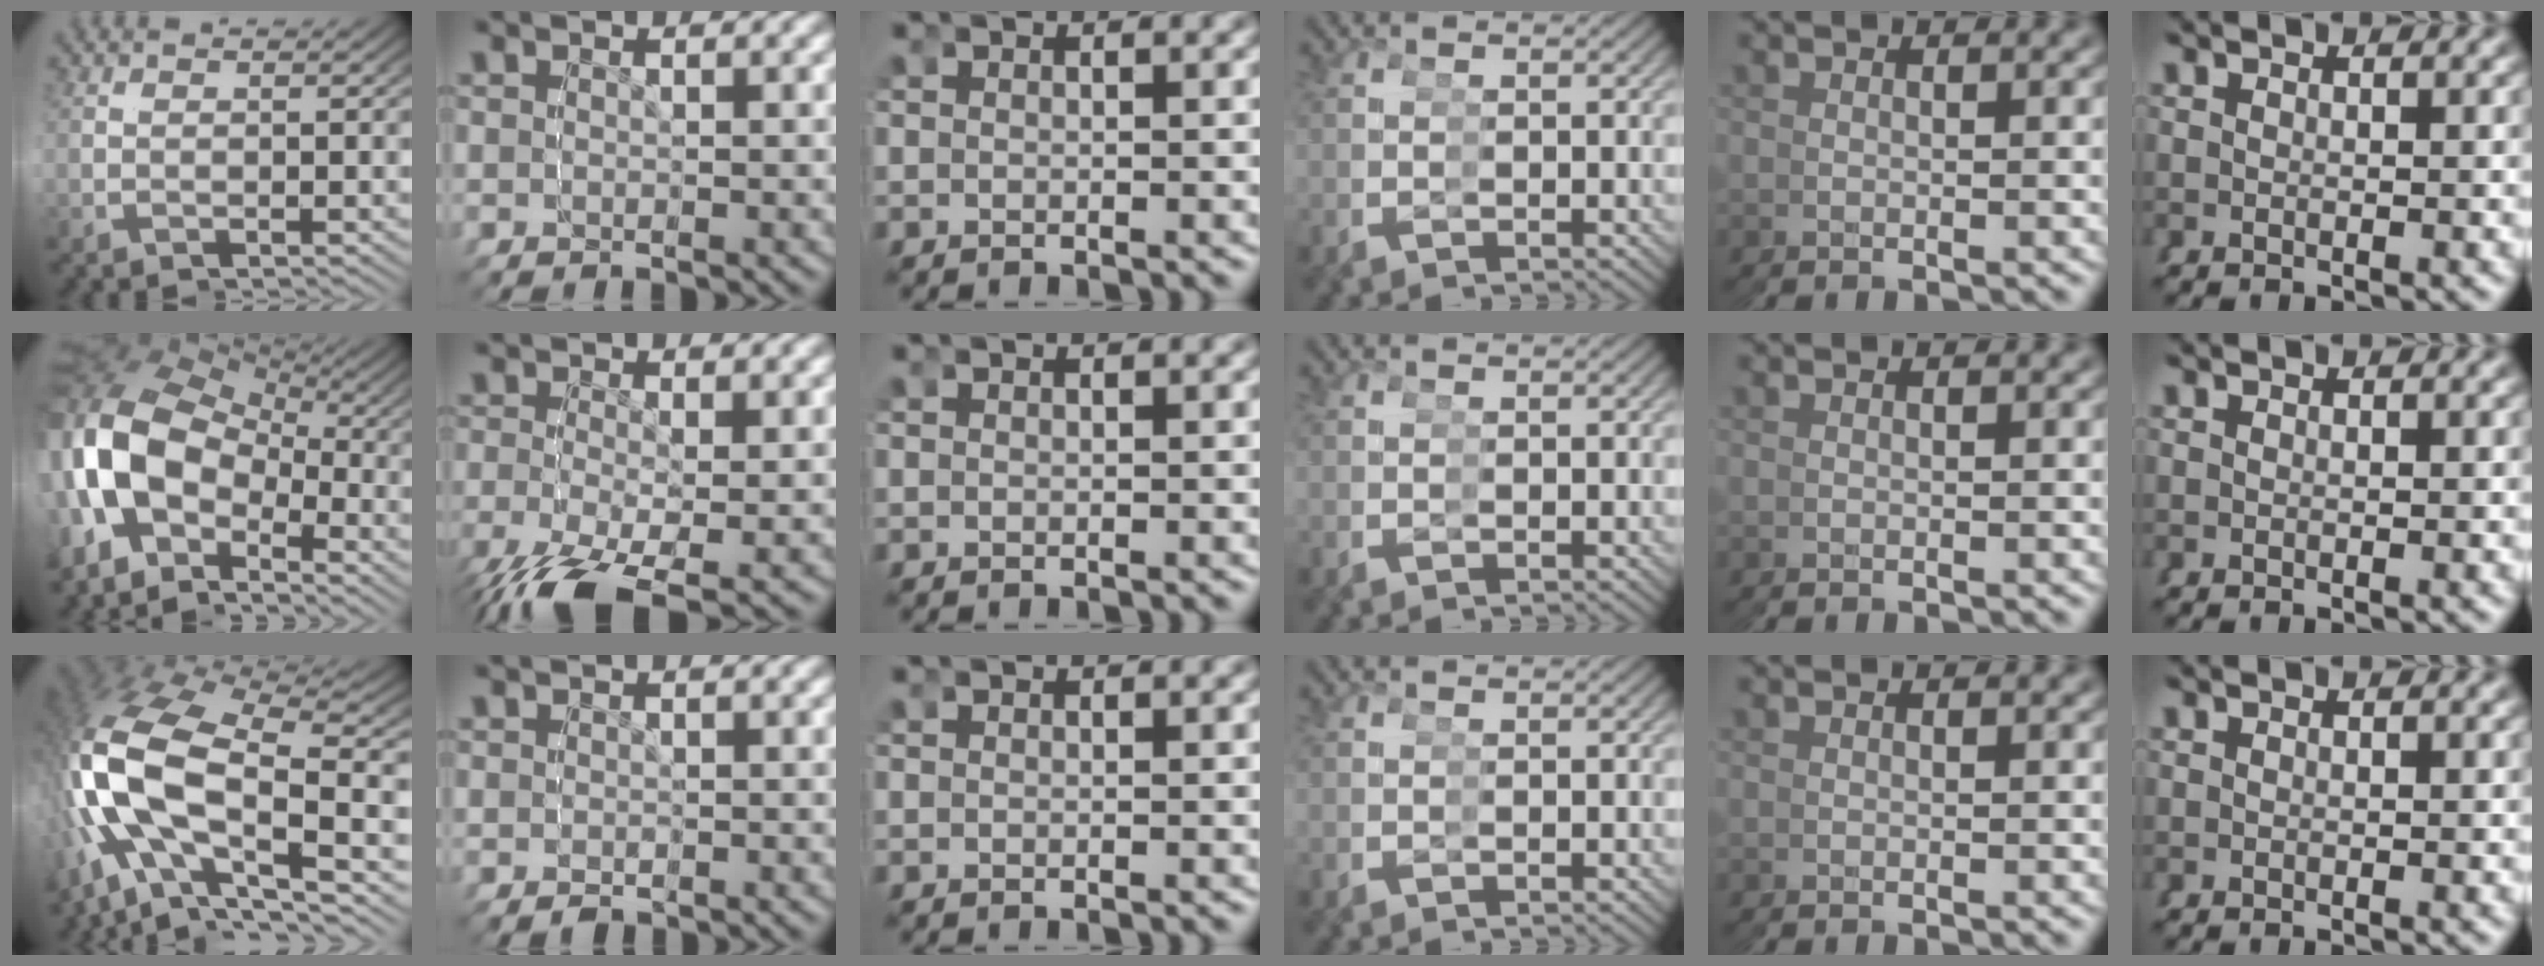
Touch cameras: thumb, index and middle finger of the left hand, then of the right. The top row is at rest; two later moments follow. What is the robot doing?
{"motion": "grasp_and_lifting", "object": "glasses"}